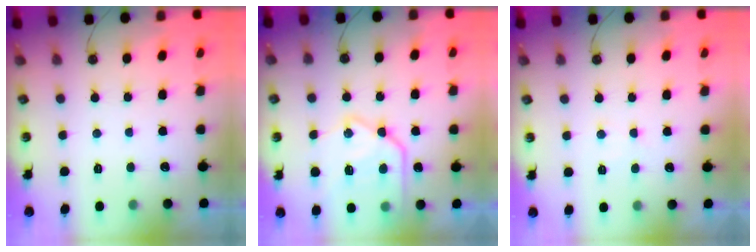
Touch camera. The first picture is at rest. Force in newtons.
{"total": 18.3, "press": 18.3, "slide": 1.4}
{"total": 3.2, "press": 3.2, "slide": 0.5}